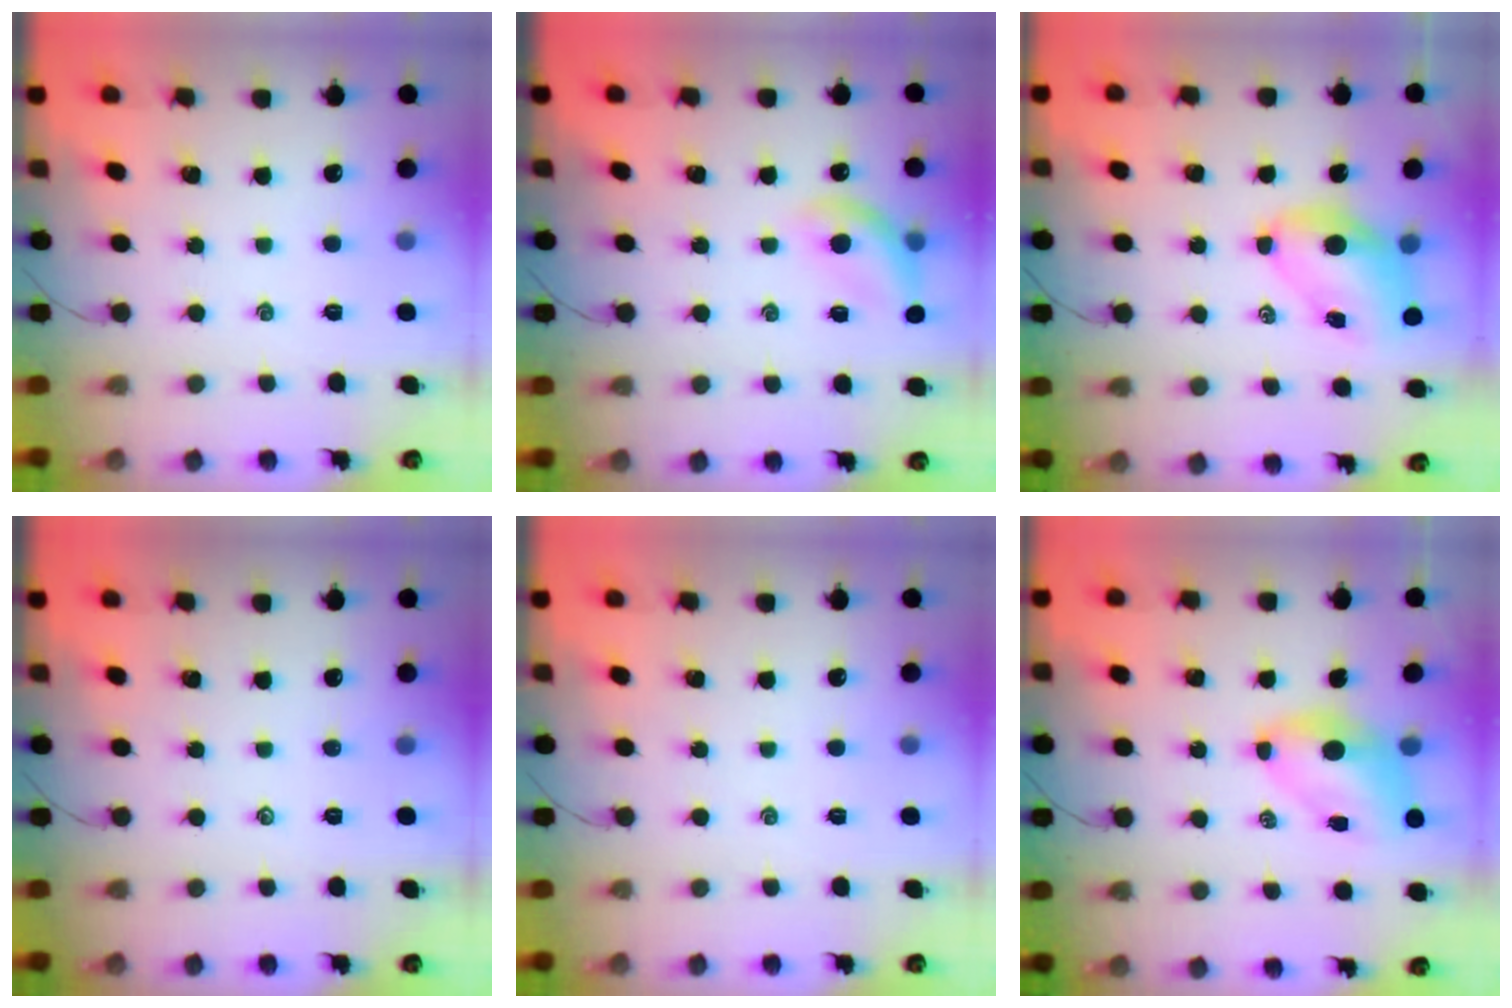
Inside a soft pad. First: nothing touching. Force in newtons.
{"total": 12.2, "press": 12.0, "slide": 2.5}
{"total": 7.5, "press": 7.4, "slide": 1.0}
{"total": 0.0}
{"total": 0.0}
{"total": 6.7, "press": 6.6, "slide": 1.3}